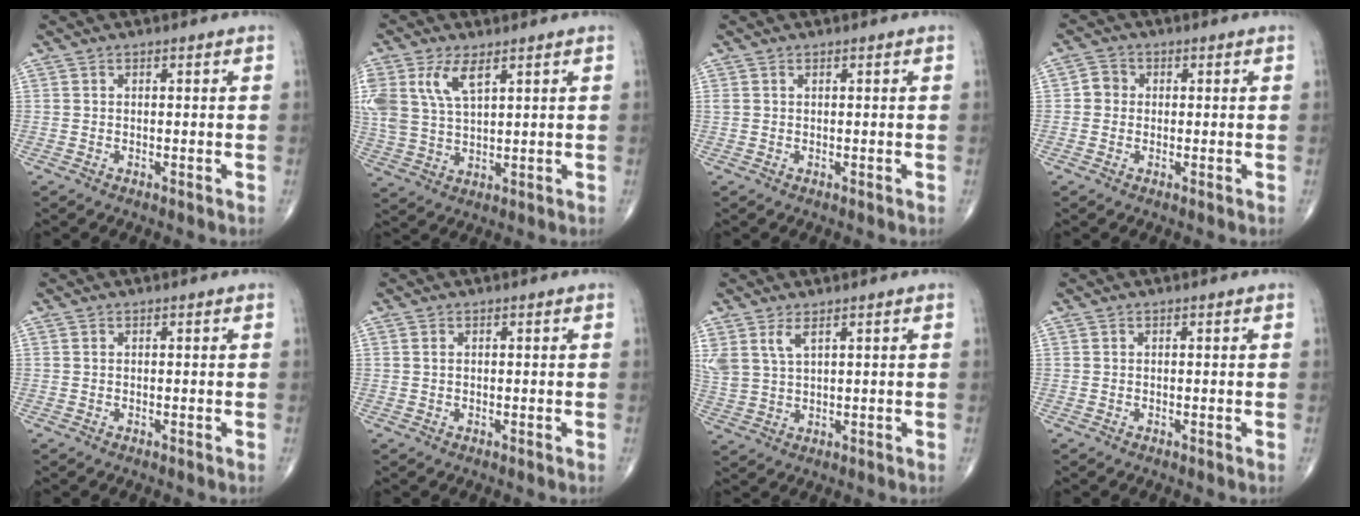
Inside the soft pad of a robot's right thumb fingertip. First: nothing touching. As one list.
[{"total": 9.4, "force": [4.3, 4.4, 7.1], "torque": [-0.157, -0.004, 0.094]}, {"total": 0.7, "force": [0.3, 0.4, 0.4], "torque": [-0.010, 0.010, 0.009]}, {"total": 2.8, "force": [0.0, 2.6, 1.0], "torque": [-0.002, 0.006, -0.007]}, {"total": 0.0}, {"total": 0.6, "force": [0.2, 0.4, 0.5], "torque": [-0.010, 0.004, 0.005]}, {"total": 5.0, "force": [2.9, 2.0, 3.6], "torque": [-0.083, -0.008, 0.069]}, {"total": 0.0}]